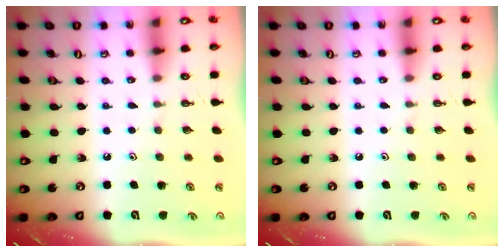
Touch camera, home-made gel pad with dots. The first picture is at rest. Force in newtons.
{"total": 0.0}